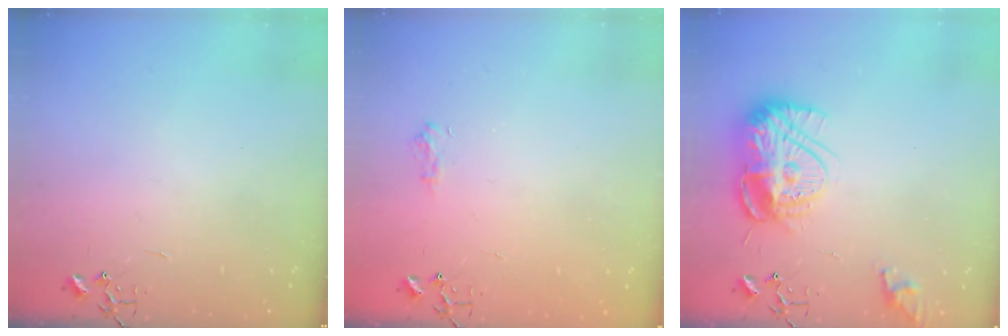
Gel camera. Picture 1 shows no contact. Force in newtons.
{"total": 6.6, "press": 6.6, "slide": 0.8}
{"total": 15.8, "press": 15.7, "slide": 1.4}